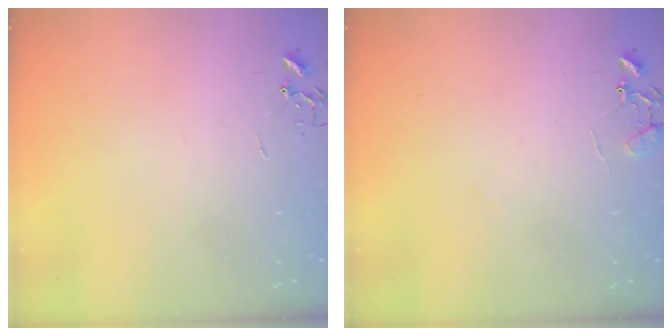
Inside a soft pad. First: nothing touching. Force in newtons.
{"total": 8.7, "press": 8.7, "slide": 0.8}